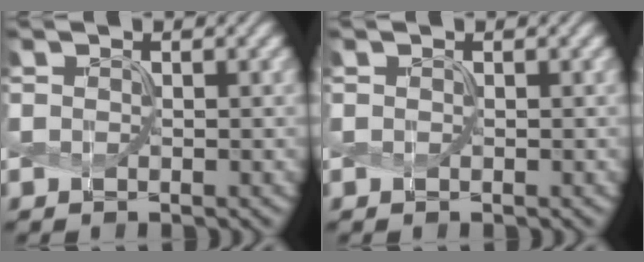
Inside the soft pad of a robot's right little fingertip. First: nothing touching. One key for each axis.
{"total": 0.0}